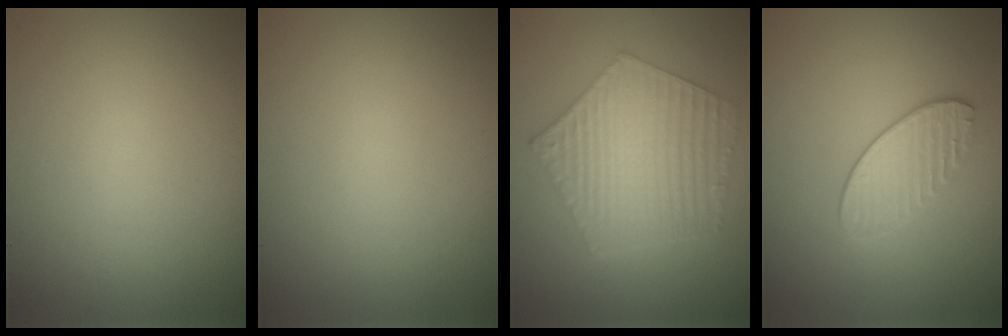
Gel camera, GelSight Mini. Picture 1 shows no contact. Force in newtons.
{"total": 0.0}
{"total": 6.5, "press": 4.9, "slide": 4.3}
{"total": 2.2, "press": 1.8, "slide": 1.2}